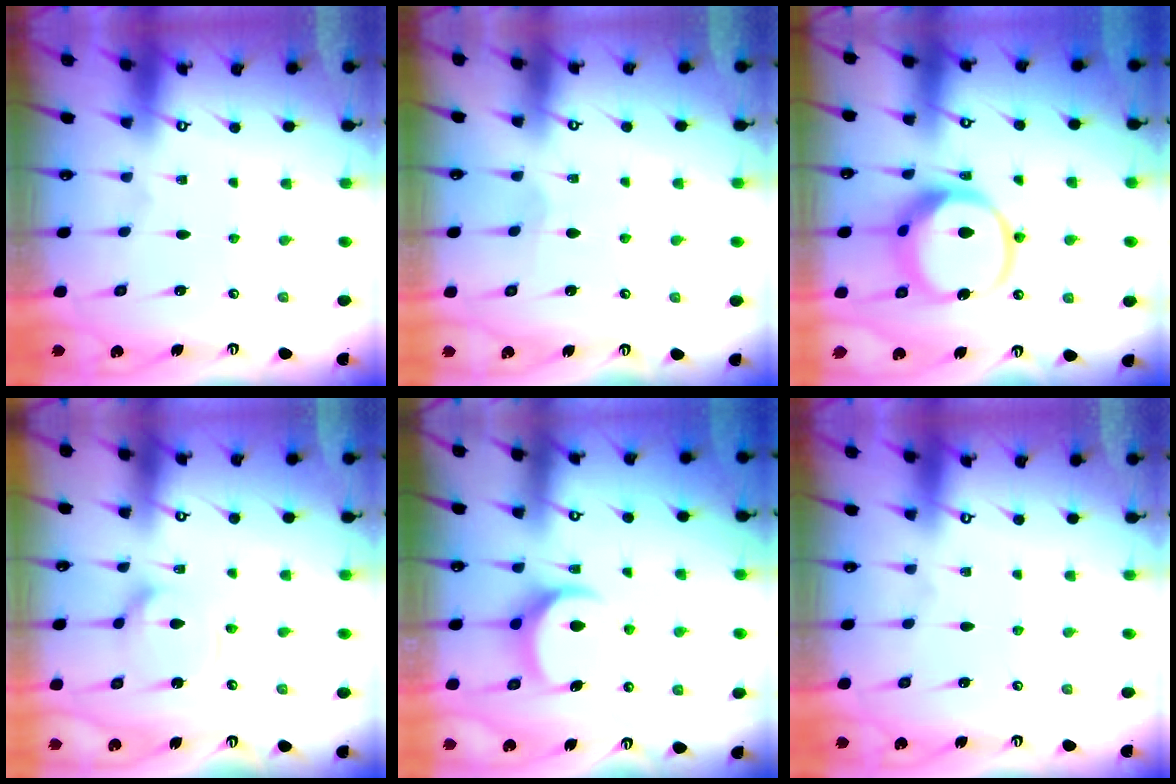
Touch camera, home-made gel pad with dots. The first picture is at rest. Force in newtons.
{"total": 2.8, "press": 2.8, "slide": 0.2}
{"total": 13.9, "press": 13.9, "slide": 1.6}
{"total": 9.0, "press": 8.9, "slide": 0.8}
{"total": 8.5, "press": 8.4, "slide": 1.0}
{"total": 0.0}